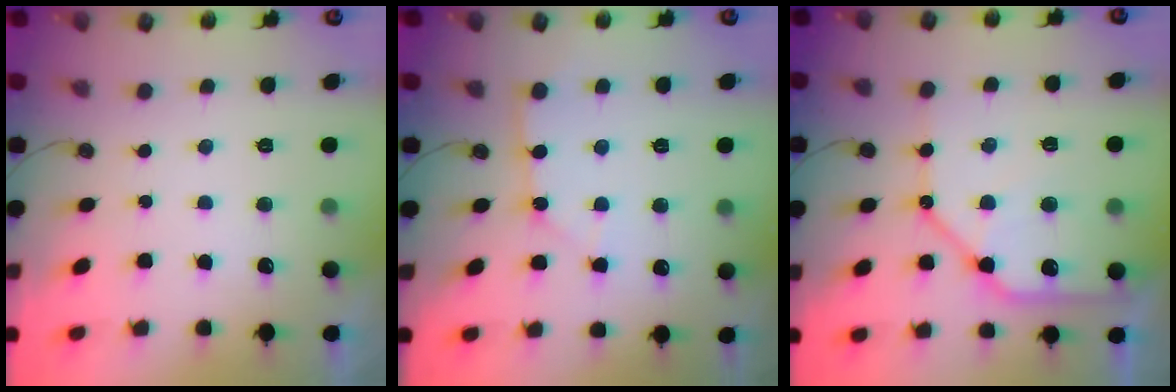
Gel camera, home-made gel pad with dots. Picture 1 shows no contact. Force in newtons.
{"total": 4.6, "press": 4.5, "slide": 0.4}
{"total": 15.1, "press": 14.9, "slide": 1.8}